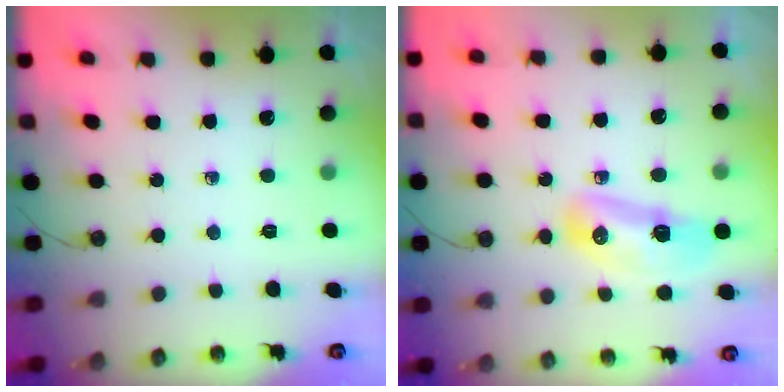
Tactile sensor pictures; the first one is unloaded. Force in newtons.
{"total": 9.8, "press": 9.7, "slide": 1.4}